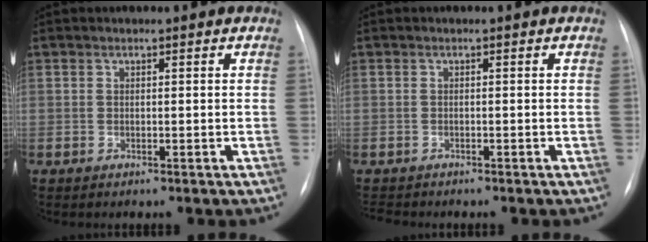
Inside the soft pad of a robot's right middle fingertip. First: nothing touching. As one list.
[{"total": 2.2, "force": [-2.0, 0.6, 0.4], "torque": [-0.005, -0.007, -0.029]}]